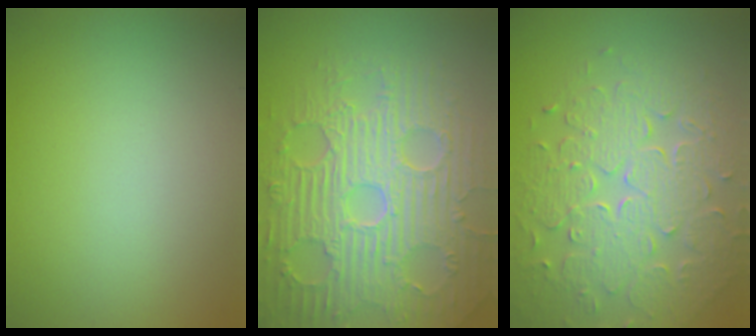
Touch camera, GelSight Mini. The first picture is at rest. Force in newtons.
{"total": 9.6, "press": 6.7, "slide": 6.9}
{"total": 7.8, "press": 5.6, "slide": 5.4}